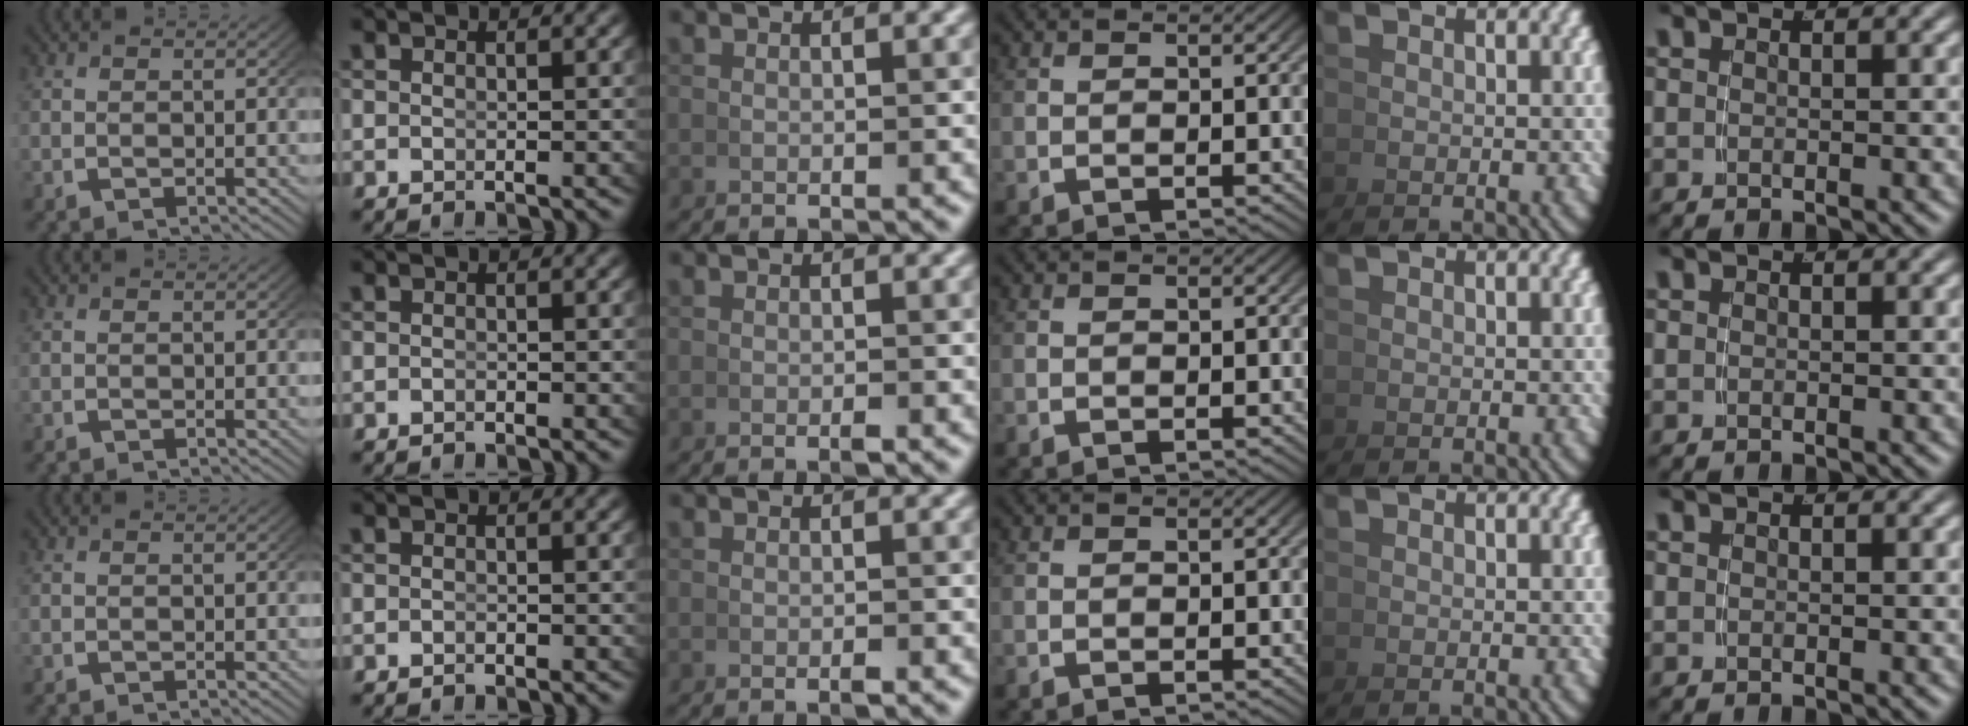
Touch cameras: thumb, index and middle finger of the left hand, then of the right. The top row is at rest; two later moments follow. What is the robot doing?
{"motion": "grasp_and_lifting", "object": "calculator"}